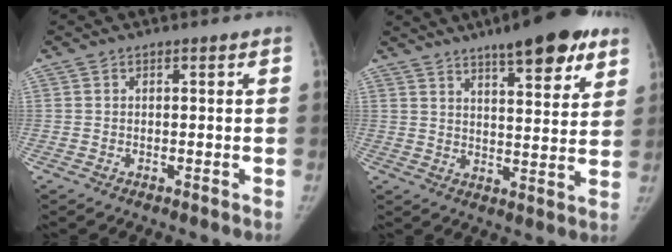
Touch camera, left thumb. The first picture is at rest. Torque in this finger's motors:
{"motor_torque": [0.91, -0.24, 1.37, -1.29, 0.15]}